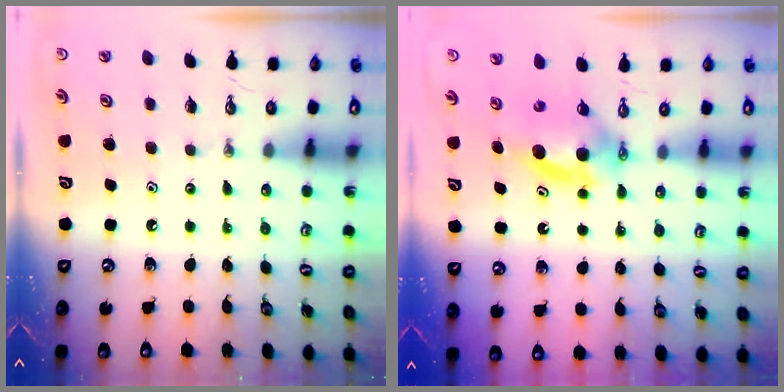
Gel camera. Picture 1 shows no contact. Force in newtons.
{"total": 6.4, "press": 6.0, "slide": 2.1}